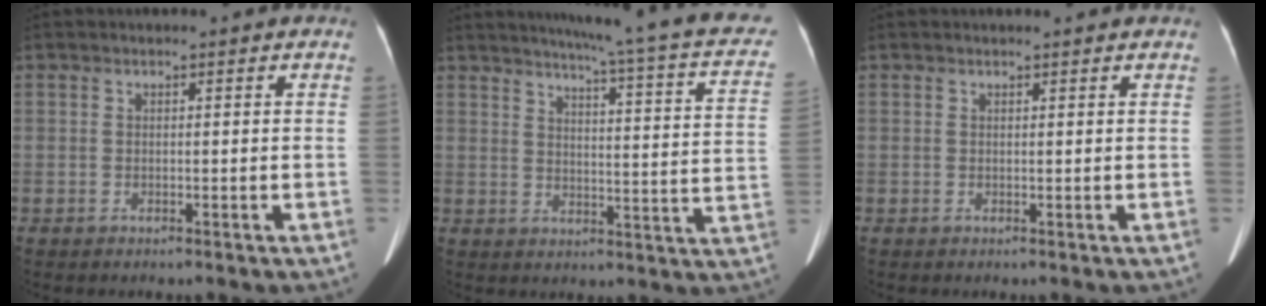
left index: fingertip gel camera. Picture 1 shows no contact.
{"total": 21.0, "force": [17.2, 1.0, 12.0], "torque": [-0.165, -0.043, 0.190]}
{"total": 1.6, "force": [1.5, -0.1, 0.5], "torque": [-0.013, 0.005, 0.018]}